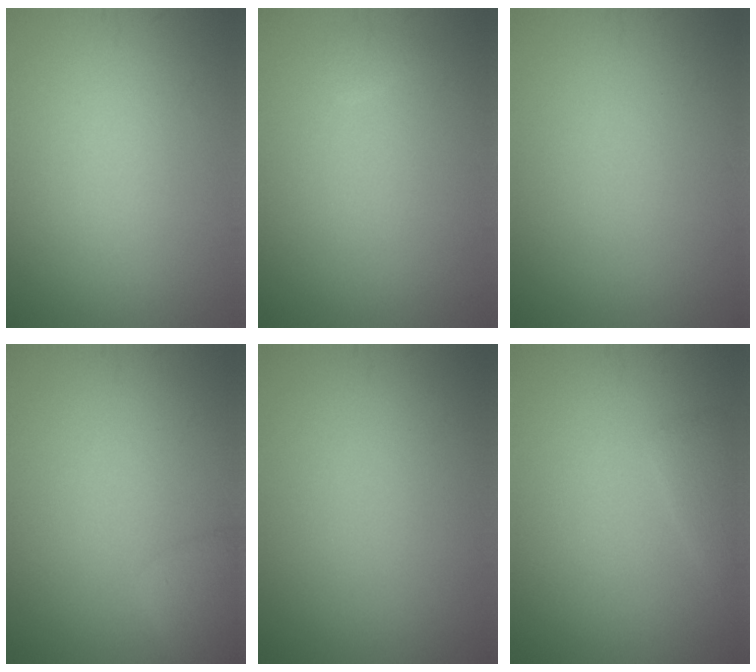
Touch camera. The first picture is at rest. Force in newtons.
{"total": 0.5, "press": 0.5, "slide": 0.1}
{"total": 0.0}
{"total": 2.4, "press": 2.4, "slide": 0.2}
{"total": 0.0}
{"total": 1.4, "press": 1.4, "slide": 0.1}